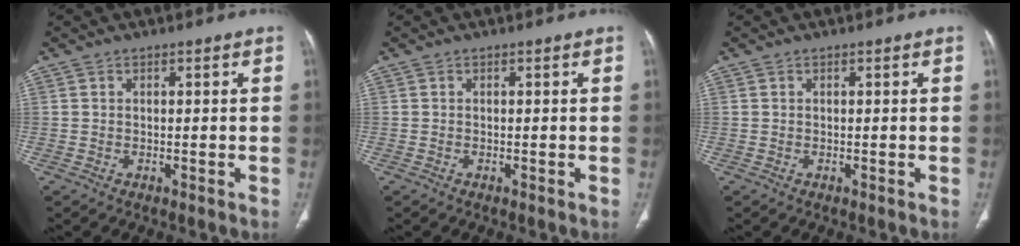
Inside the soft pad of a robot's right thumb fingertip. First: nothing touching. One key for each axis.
{"total": 0.0}
{"total": 0.0}